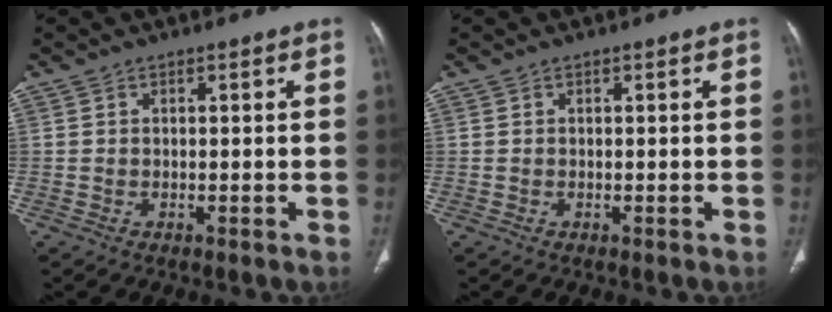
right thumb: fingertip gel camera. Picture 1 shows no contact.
{"total": 0.0}